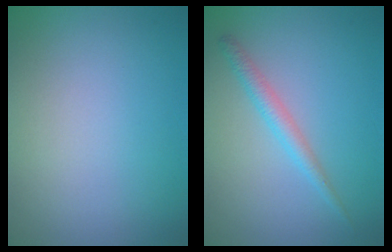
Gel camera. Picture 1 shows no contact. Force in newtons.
{"total": 1.7, "press": 1.7, "slide": 0.1}